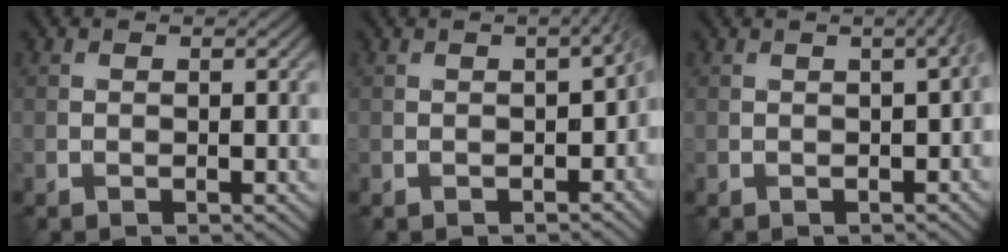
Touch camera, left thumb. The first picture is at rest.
{"total": 2.5, "force": [-0.8, 0.8, 2.3], "torque": [-0.028, -0.005, -0.003]}
{"total": 2.7, "force": [0.1, 0.8, 2.6], "torque": [-0.018, 0.007, 0.004]}